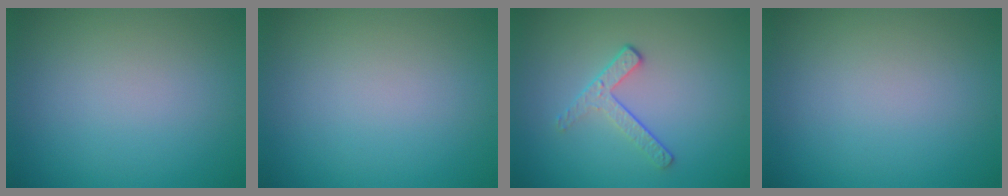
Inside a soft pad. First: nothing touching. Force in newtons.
{"total": 0.0}
{"total": 2.0, "press": 1.4, "slide": 1.5}
{"total": 0.0}